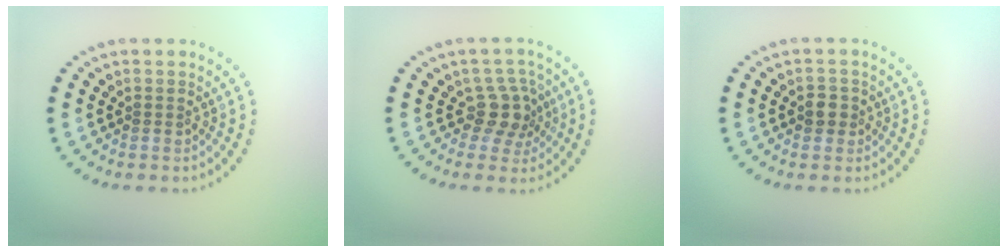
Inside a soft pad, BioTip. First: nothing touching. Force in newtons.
{"total": 2.9, "press": 2.2, "slide": 1.9}
{"total": 1.7, "press": 1.5, "slide": 0.7}